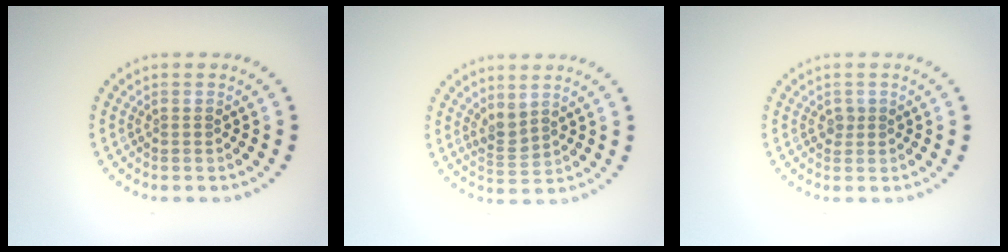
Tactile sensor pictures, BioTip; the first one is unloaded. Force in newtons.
{"total": 1.7, "press": 1.4, "slide": 0.9}
{"total": 0.7, "press": 0.7, "slide": 0.2}